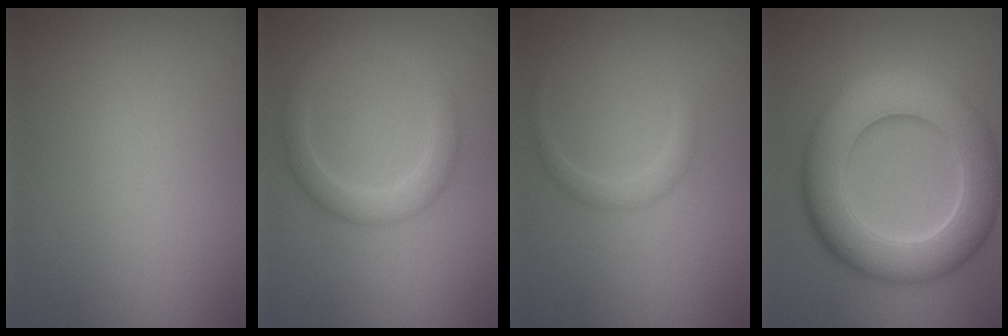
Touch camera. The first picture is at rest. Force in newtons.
{"total": 2.8, "press": 2.8, "slide": 0.2}
{"total": 1.4, "press": 1.4, "slide": 0.1}
{"total": 10.0, "press": 10.0, "slide": 0.4}